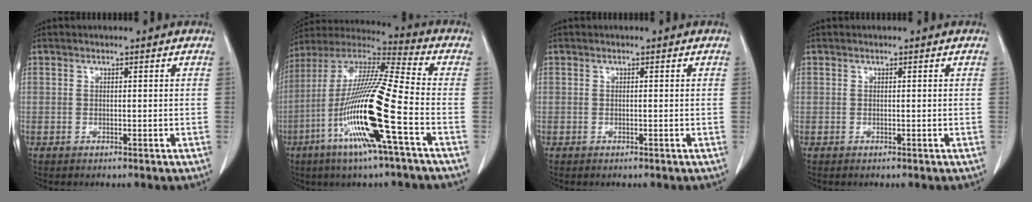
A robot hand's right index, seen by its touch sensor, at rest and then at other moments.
{"total": 19.5, "force": [-6.6, -0.1, 18.3], "torque": [-0.377, -0.021, -0.133]}
{"total": 0.0}
{"total": 0.0}